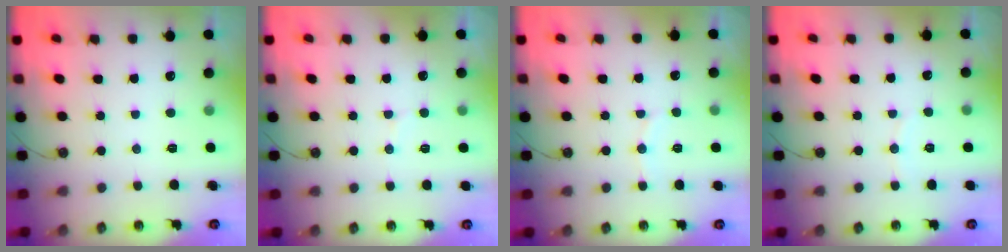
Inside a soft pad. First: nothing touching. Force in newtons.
{"total": 4.0, "press": 3.9, "slide": 1.0}
{"total": 5.0, "press": 4.9, "slide": 1.1}
{"total": 3.0, "press": 3.0, "slide": 0.2}